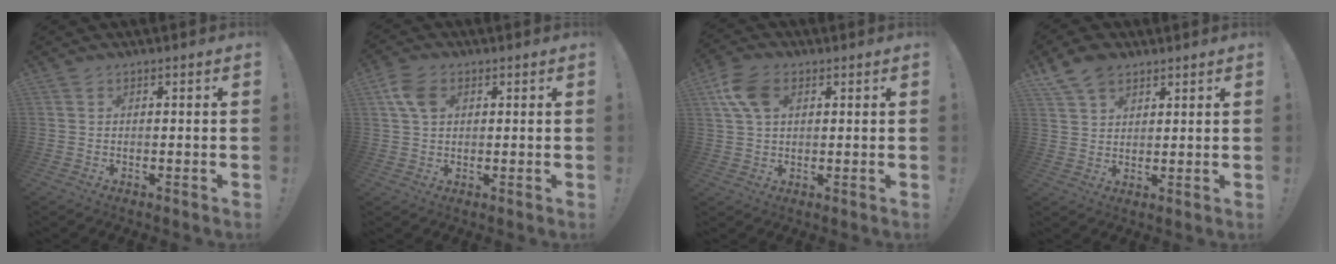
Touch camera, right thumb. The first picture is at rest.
{"total": 6.9, "force": [2.2, 4.6, 4.6], "torque": [-0.084, 0.002, 0.044]}
{"total": 10.2, "force": [3.7, 6.4, 7.0], "torque": [-0.138, 0.004, 0.073]}
{"total": 7.9, "force": [5.4, 4.7, 3.3], "torque": [-0.060, -0.019, 0.105]}